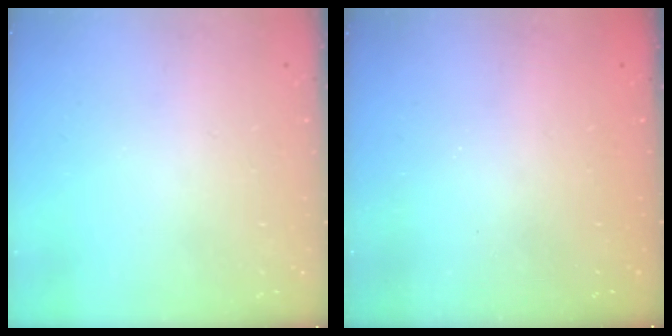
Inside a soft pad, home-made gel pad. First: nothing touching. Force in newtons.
{"total": 2.3, "press": 2.1, "slide": 1.0}